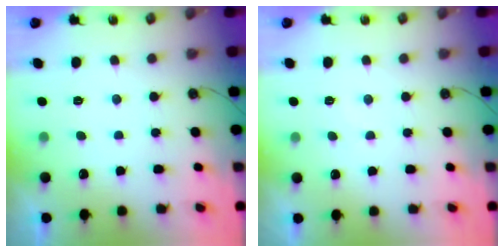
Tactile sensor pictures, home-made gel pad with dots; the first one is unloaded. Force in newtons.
{"total": 3.6, "press": 3.6, "slide": 0.5}